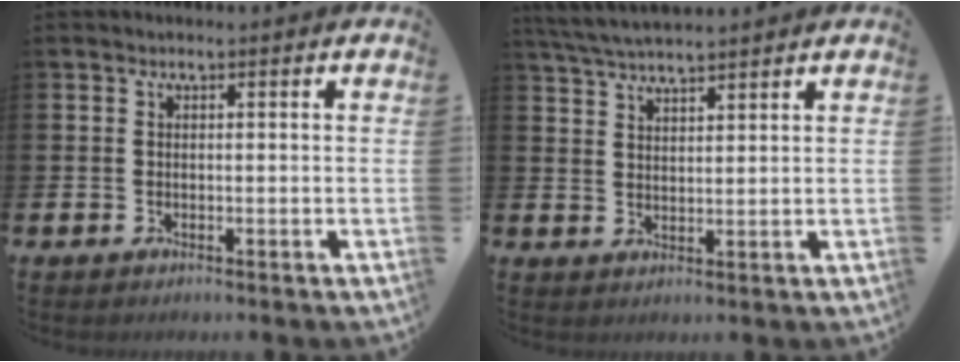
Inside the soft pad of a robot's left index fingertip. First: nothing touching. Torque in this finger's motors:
{"motor_torque": [0.48, -0.82, 0.78, 0.21]}